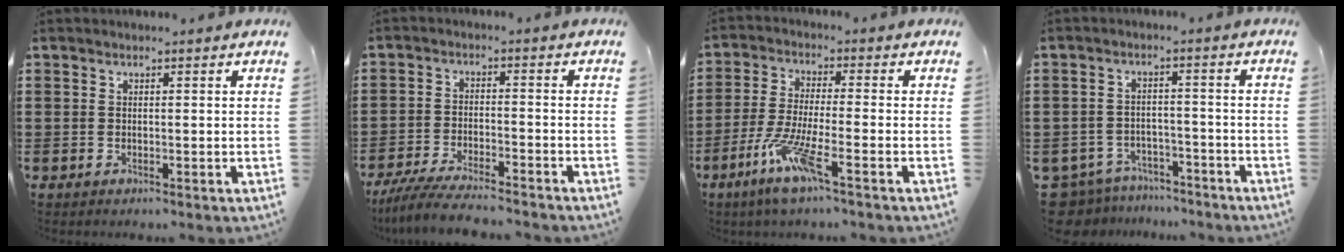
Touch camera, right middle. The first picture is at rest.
{"total": 5.9, "force": [-5.5, 0.4, 2.2], "torque": [-0.053, -0.009, -0.107]}
{"total": 7.9, "force": [-4.3, 1.0, 6.5], "torque": [-0.142, -0.010, -0.083]}
{"total": 5.2, "force": [-5.0, 1.3, 0.4], "torque": [-0.031, 0.005, -0.108]}